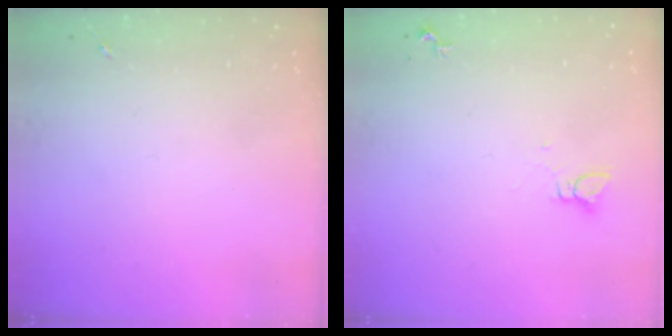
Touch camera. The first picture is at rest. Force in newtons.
{"total": 2.2, "press": 2.2, "slide": 0.1}